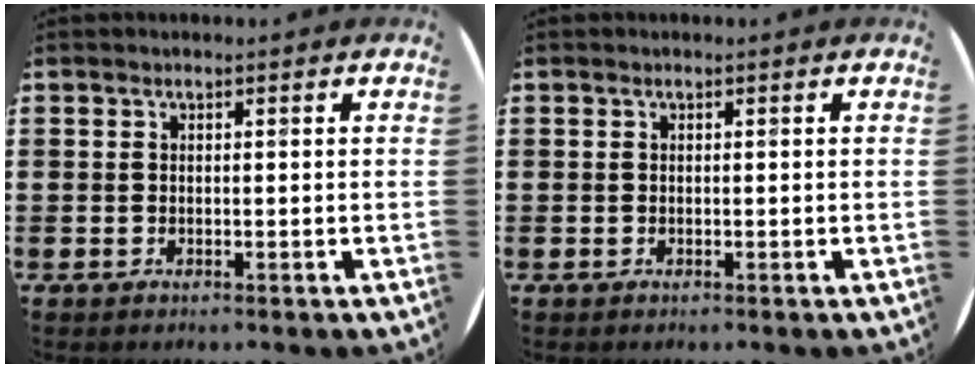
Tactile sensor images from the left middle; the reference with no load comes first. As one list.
[{"total": 0.0}]